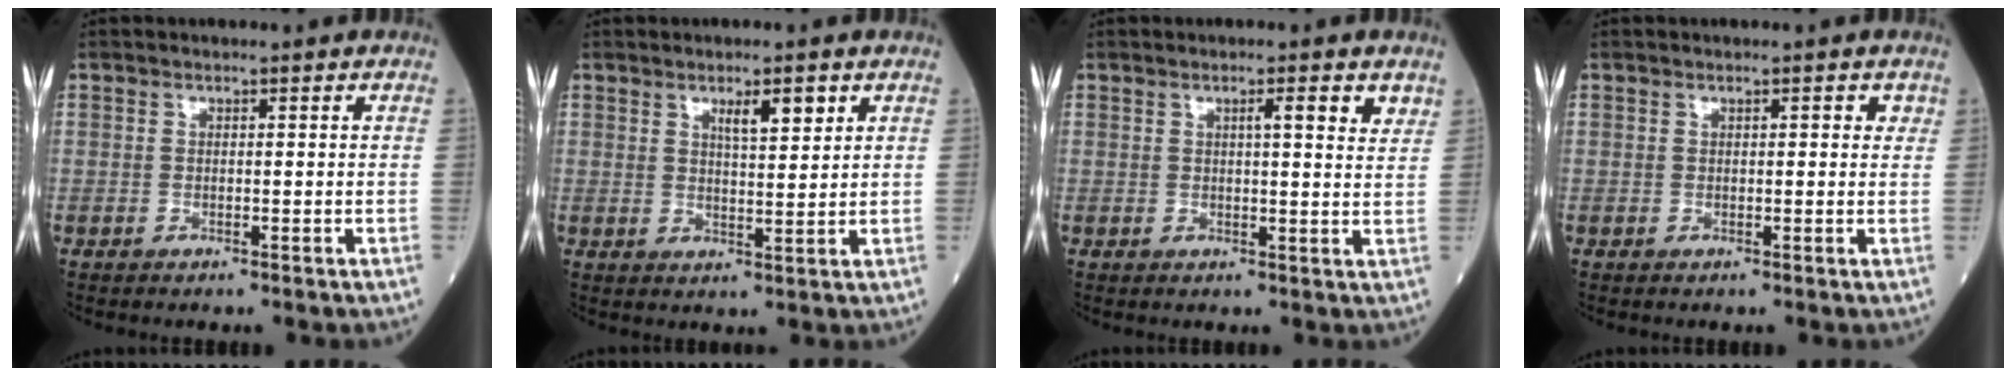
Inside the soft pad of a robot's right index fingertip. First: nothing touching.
{"total": 4.1, "force": [2.3, 0.7, 3.3], "torque": [-0.054, 0.000, 0.038]}
{"total": 3.8, "force": [2.2, 0.3, 3.1], "torque": [-0.040, -0.004, 0.028]}
{"total": 1.5, "force": [0.7, 0.7, 1.1], "torque": [-0.007, 0.000, 0.006]}